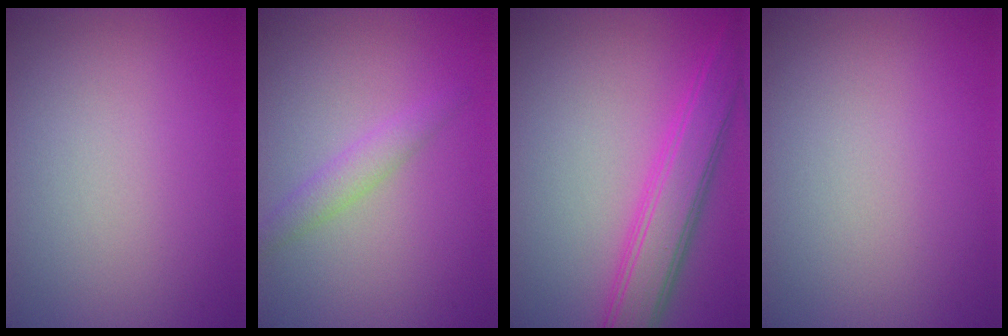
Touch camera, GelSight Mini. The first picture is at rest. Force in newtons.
{"total": 1.9, "press": 1.9, "slide": 0.0}
{"total": 4.6, "press": 4.6, "slide": 0.2}
{"total": 0.0}